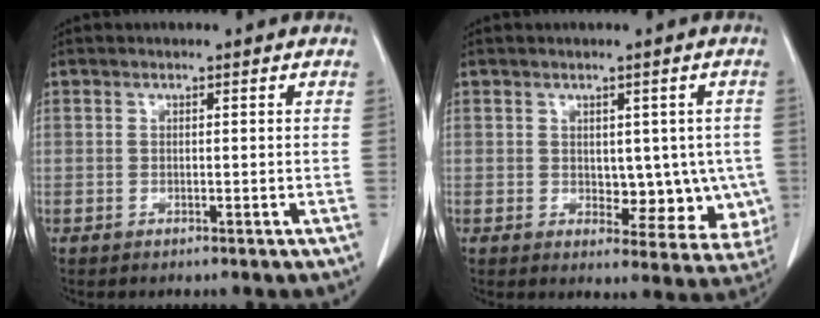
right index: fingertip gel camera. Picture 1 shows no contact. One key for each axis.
{"total": 8.1, "fx": -0.3, "fy": 4.7, "fz": 6.6, "tx": -0.057, "ty": 0.000, "tz": 0.008}